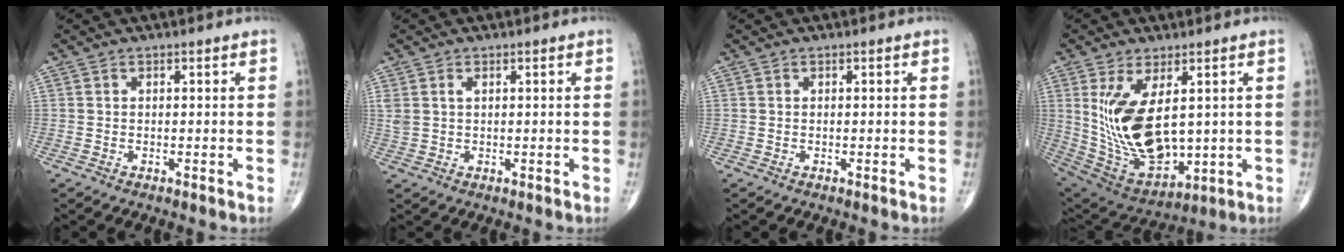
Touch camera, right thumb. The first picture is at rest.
{"total": 2.4, "force": [0.9, 1.4, 1.7], "torque": [-0.046, 0.008, 0.026]}
{"total": 0.0}
{"total": 17.3, "force": [2.5, 9.0, 14.6], "torque": [-0.259, -0.022, 0.078]}